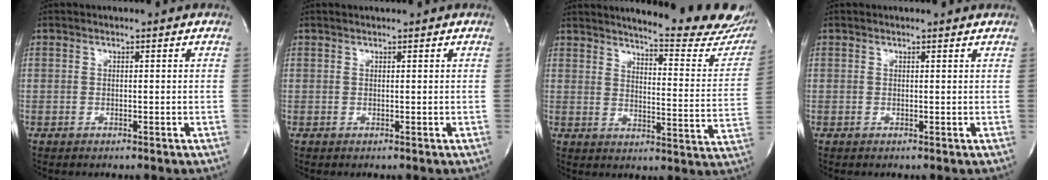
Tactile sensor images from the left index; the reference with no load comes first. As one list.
[{"total": 0.9, "force": [0.8, 0.0, 0.3], "torque": [-0.007, 0.010, 0.018]}, {"total": 22.7, "force": [20.4, 2.6, 9.6], "torque": [-0.130, -0.095, 0.235]}, {"total": 1.6, "force": [1.6, 0.2, 0.1], "torque": [-0.011, 0.004, 0.014]}]